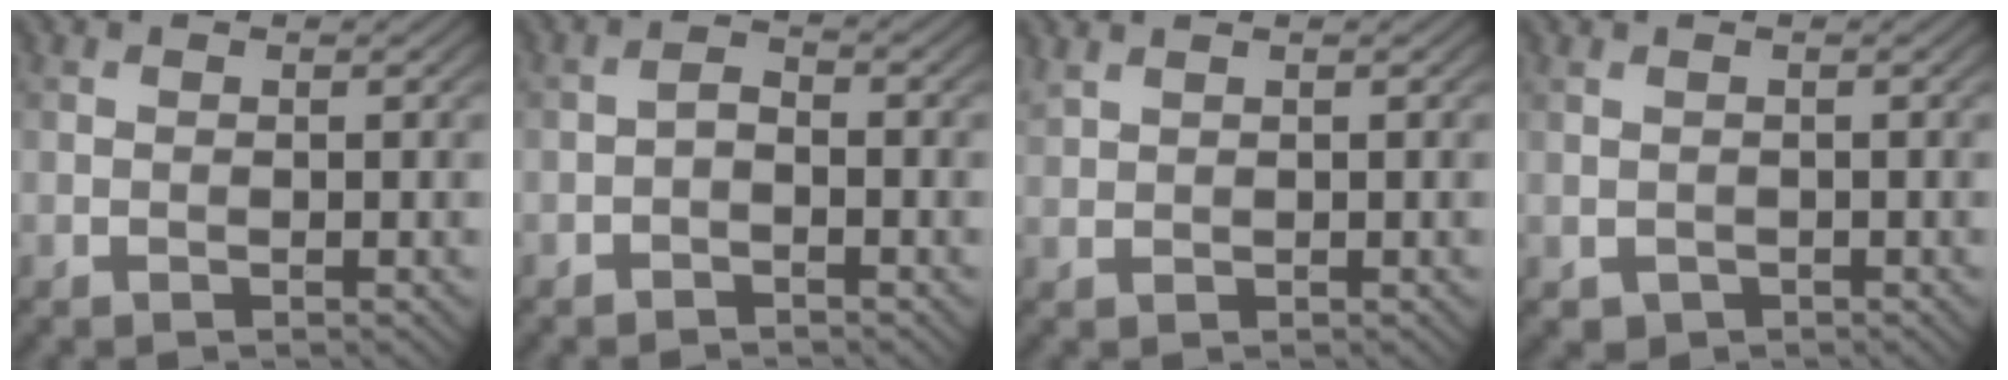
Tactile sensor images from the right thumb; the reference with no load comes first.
{"total": 1.6, "force": [-1.1, 0.7, 1.0], "torque": [-0.018, 0.004, -0.026]}
{"total": 1.3, "force": [1.2, 0.2, 0.6], "torque": [-0.021, 0.005, 0.029]}
{"total": 0.7, "force": [-0.2, 0.6, 0.3], "torque": [-0.012, -0.005, 0.002]}